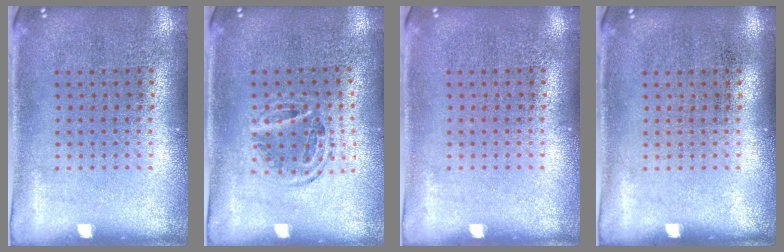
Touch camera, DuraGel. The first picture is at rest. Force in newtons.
{"total": 1.1, "press": 1.0, "slide": 0.4}
{"total": 0.0}
{"total": 0.0}